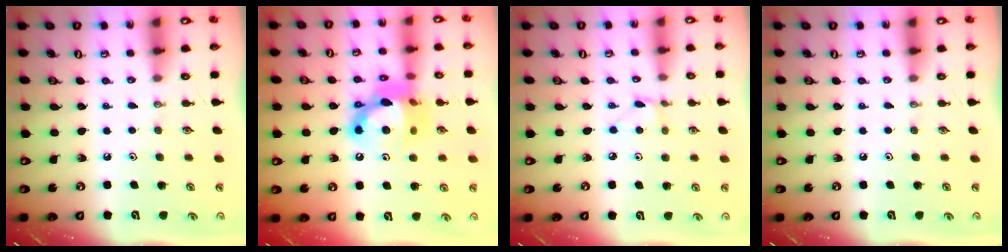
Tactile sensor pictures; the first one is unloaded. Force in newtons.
{"total": 15.1, "press": 15.1, "slide": 1.1}
{"total": 2.6, "press": 2.6, "slide": 0.3}
{"total": 0.0}